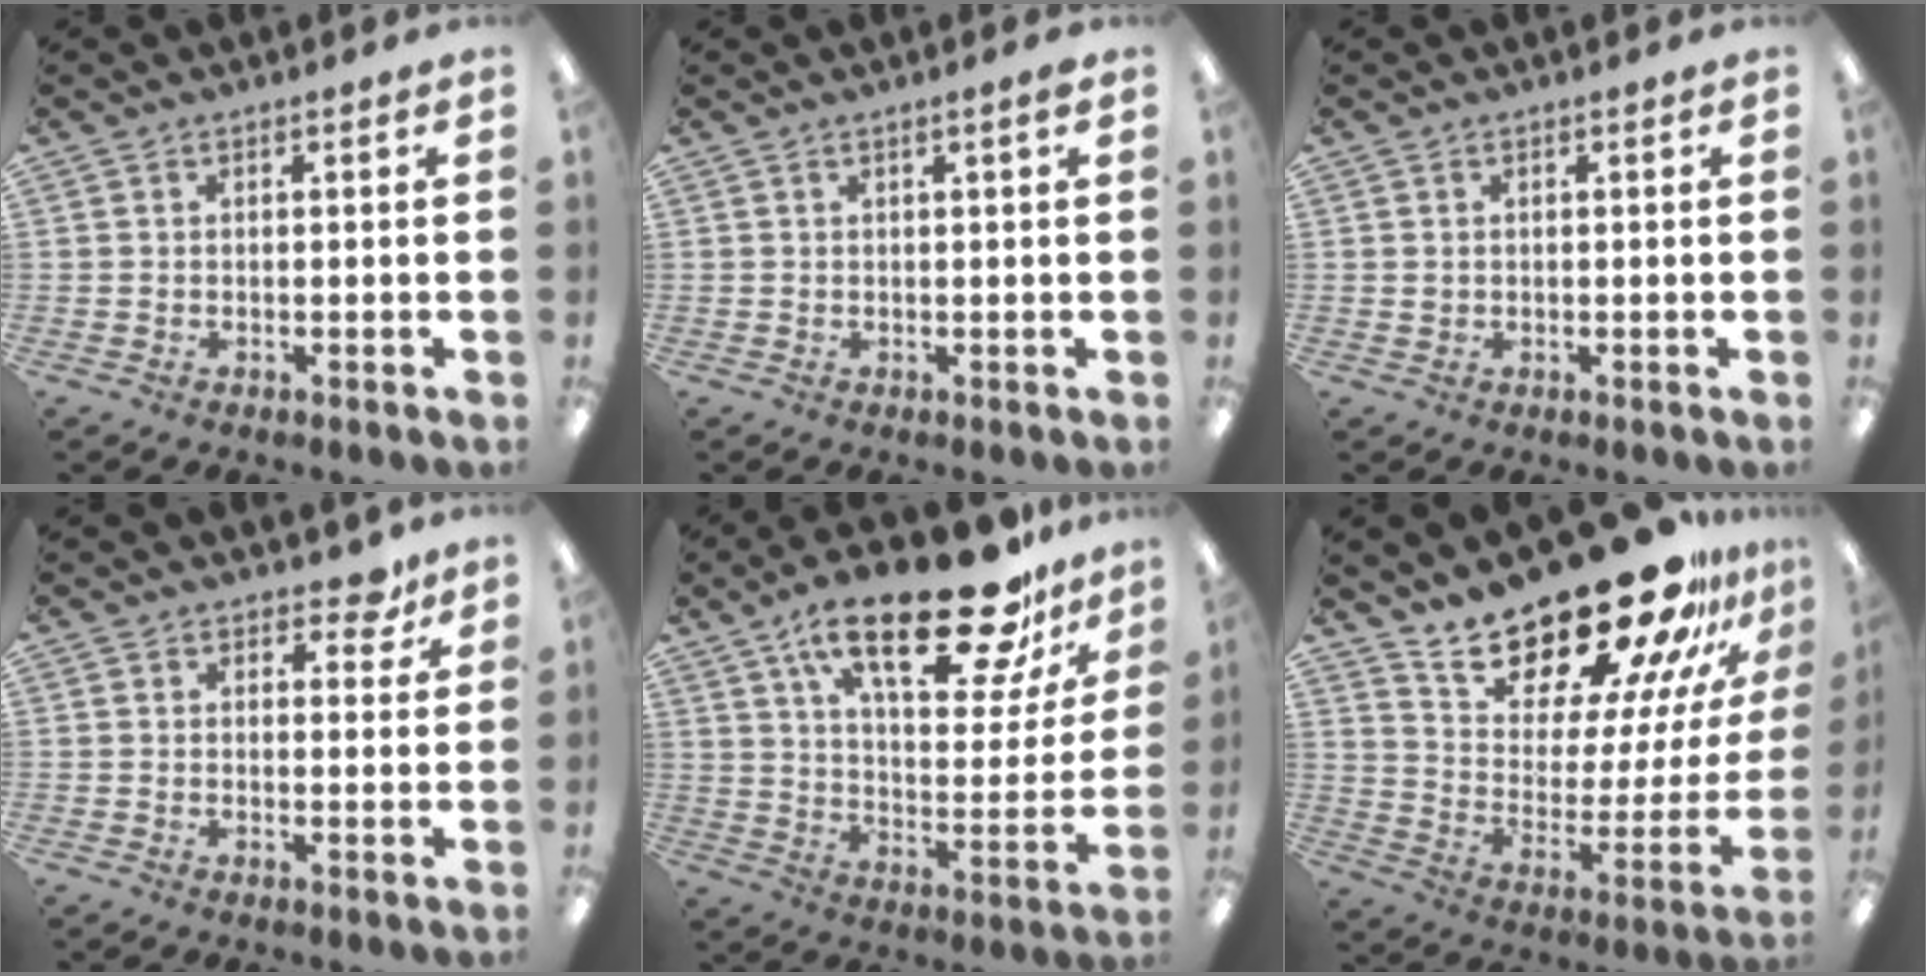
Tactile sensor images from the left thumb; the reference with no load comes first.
{"total": 1.3, "force": [0.7, 0.1, 1.1], "torque": [-0.022, 0.001, 0.012]}
{"total": 0.9, "force": [0.3, 0.9, 0.1], "torque": [-0.003, 0.005, 0.005]}
{"total": 5.1, "force": [3.6, 2.8, 2.3], "torque": [-0.021, -0.015, 0.062]}
{"total": 26.0, "force": [16.9, 9.1, 17.5], "torque": [-0.263, -0.097, 0.275]}
{"total": 25.1, "force": [21.6, 8.1, 9.9], "torque": [-0.133, -0.176, 0.372]}